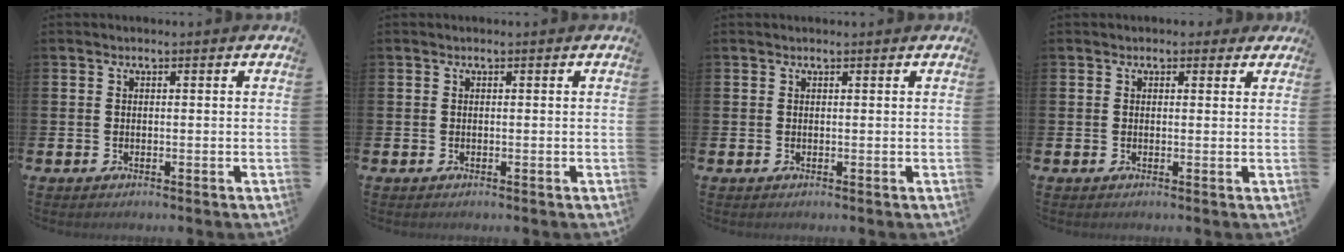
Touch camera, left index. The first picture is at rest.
{"total": 0.0}
{"total": 0.0}
{"total": 1.3, "force": [0.9, 0.9, 0.2], "torque": [0.005, 0.007, 0.013]}